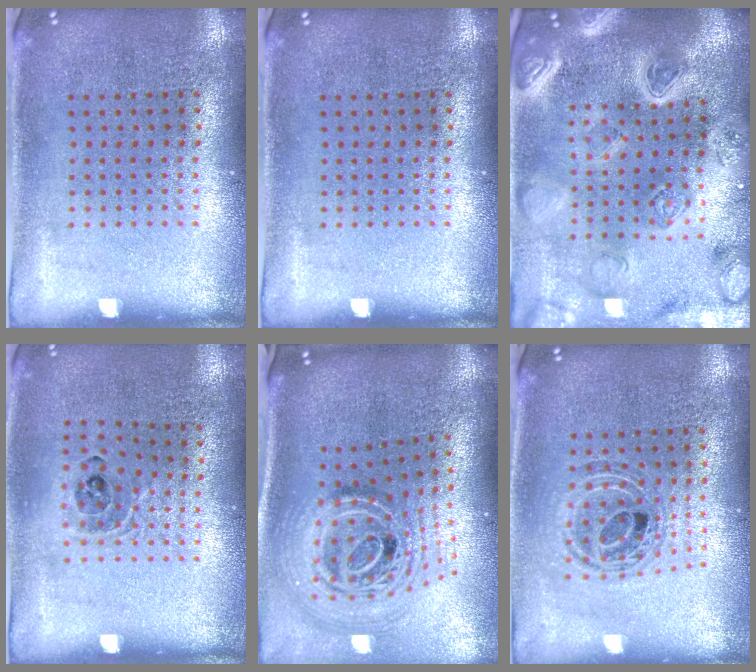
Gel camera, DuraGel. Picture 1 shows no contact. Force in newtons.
{"total": 0.0}
{"total": 4.5, "press": 3.9, "slide": 2.2}
{"total": 1.0, "press": 1.0, "slide": 0.1}
{"total": 2.5, "press": 1.8, "slide": 1.8}
{"total": 0.8, "press": 0.8, "slide": 0.1}